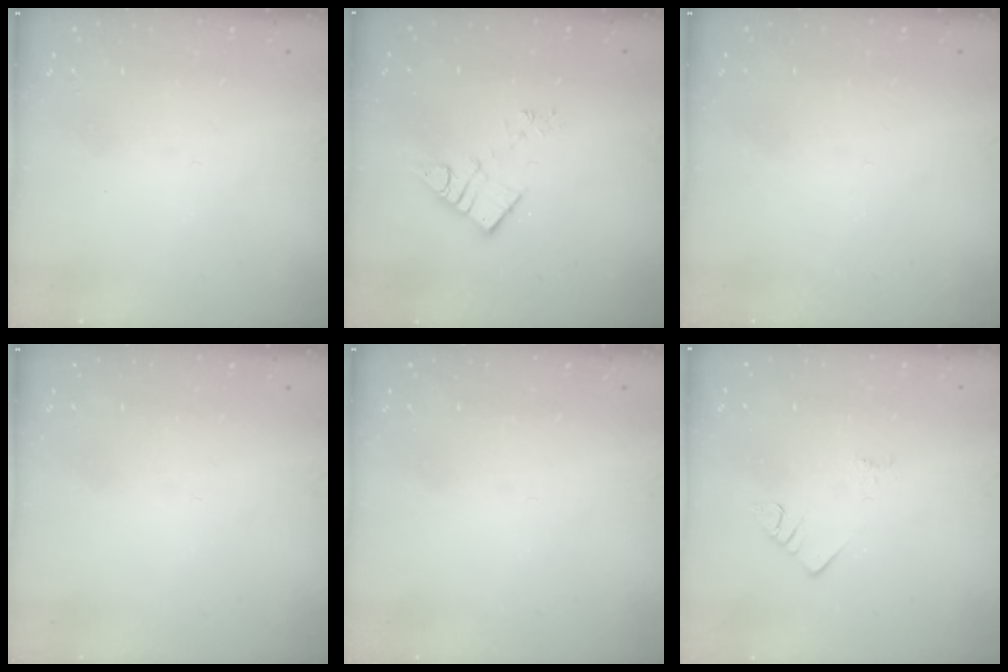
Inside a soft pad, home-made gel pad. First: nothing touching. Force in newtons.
{"total": 7.9, "press": 7.9, "slide": 0.4}
{"total": 0.0}
{"total": 0.0}
{"total": 0.0}
{"total": 2.3, "press": 2.3, "slide": 0.4}